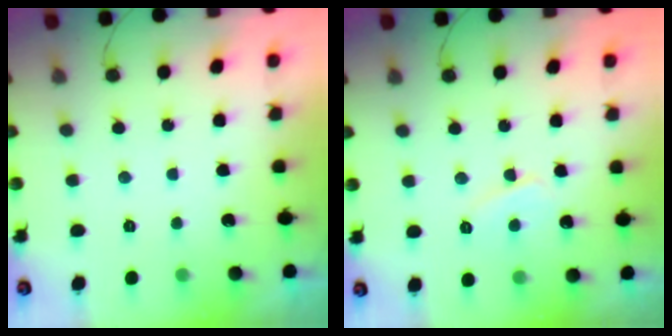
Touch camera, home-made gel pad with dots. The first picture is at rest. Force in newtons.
{"total": 5.8, "press": 5.8, "slide": 0.5}